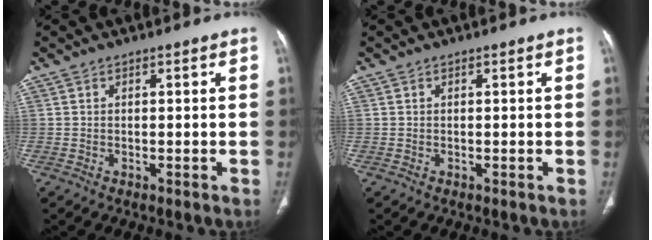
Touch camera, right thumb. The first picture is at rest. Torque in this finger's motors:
{"motor_torque": [0.12, 0.08, 0.28, -0.17, -0.03]}